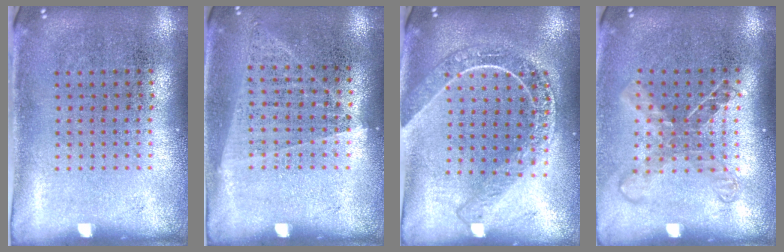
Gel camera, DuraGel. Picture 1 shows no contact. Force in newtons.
{"total": 1.0, "press": 0.9, "slide": 0.4}
{"total": 2.0, "press": 1.7, "slide": 1.0}
{"total": 1.7, "press": 1.3, "slide": 1.0}